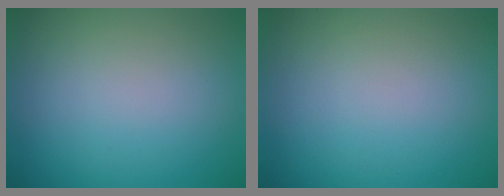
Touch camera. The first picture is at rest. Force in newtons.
{"total": 0.0}